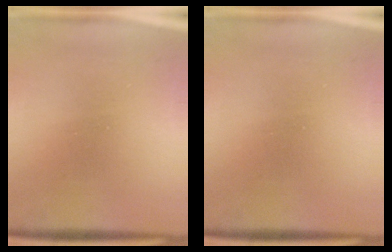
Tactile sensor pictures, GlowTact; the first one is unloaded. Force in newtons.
{"total": 0.0}